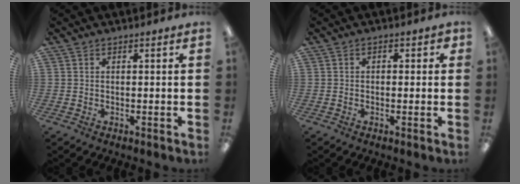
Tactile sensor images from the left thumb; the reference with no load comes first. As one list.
[{"total": 1.8, "force": [-0.6, 1.2, 1.2], "torque": [-0.012, 0.004, -0.013]}]